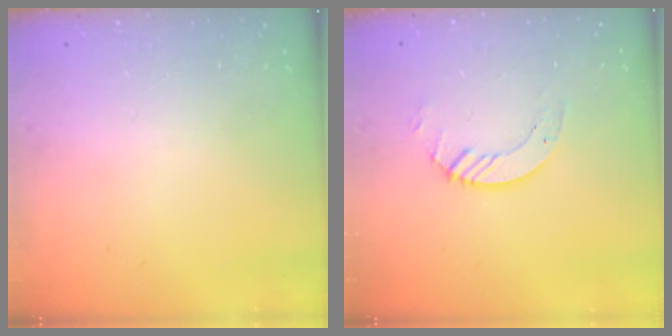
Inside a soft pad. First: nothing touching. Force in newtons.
{"total": 4.0, "press": 4.0, "slide": 0.3}